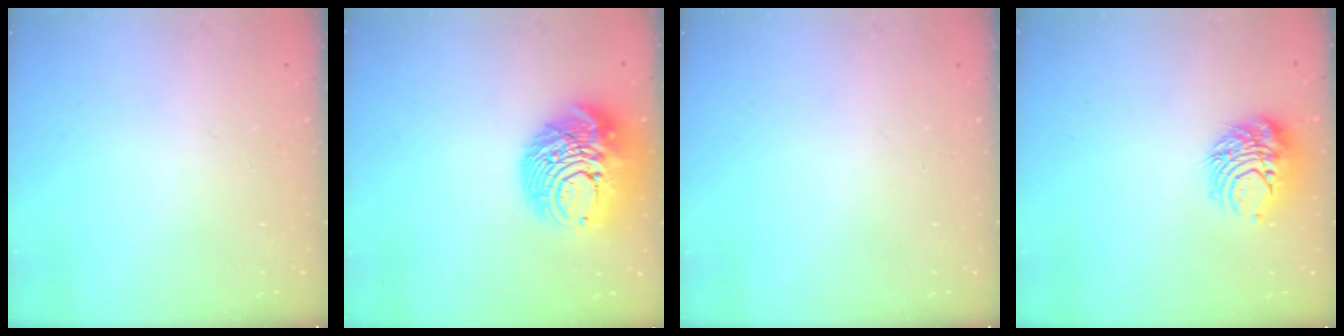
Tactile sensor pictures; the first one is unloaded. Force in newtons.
{"total": 16.5, "press": 16.4, "slide": 1.5}
{"total": 0.0}
{"total": 12.1, "press": 12.1, "slide": 0.7}